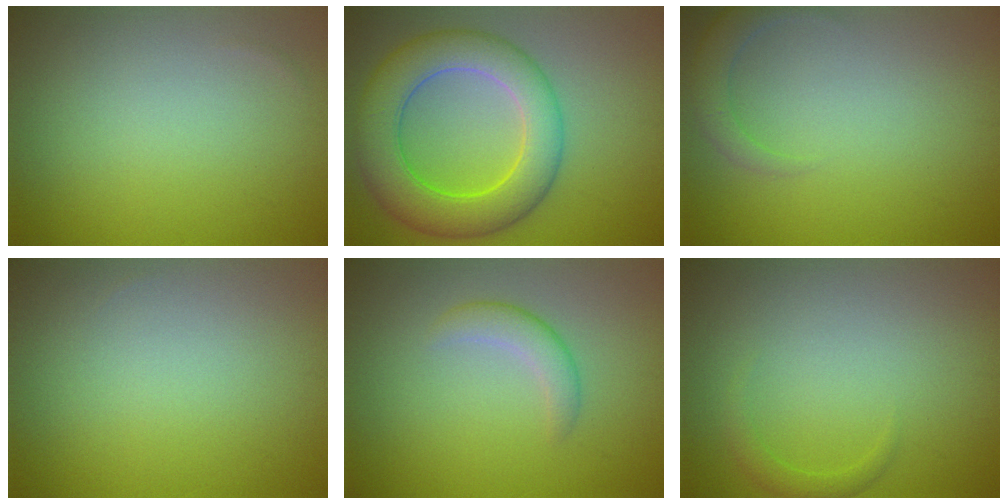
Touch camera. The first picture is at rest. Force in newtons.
{"total": 8.0, "press": 8.0, "slide": 0.3}
{"total": 2.1, "press": 2.1, "slide": 0.3}
{"total": 0.0}
{"total": 2.1, "press": 2.1, "slide": 0.1}
{"total": 1.2, "press": 1.2, "slide": 0.1}